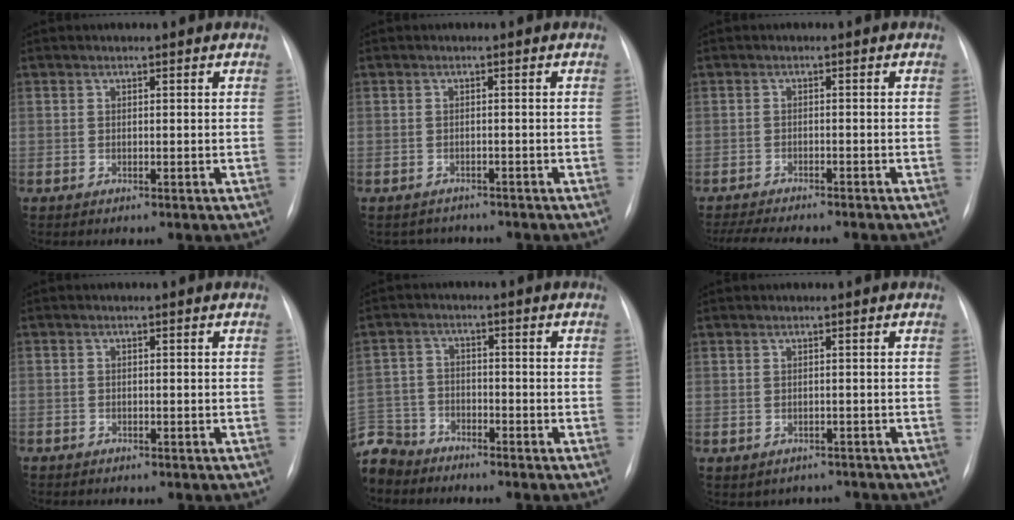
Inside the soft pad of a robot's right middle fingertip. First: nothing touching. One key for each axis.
{"total": 3.4, "fx": -3.0, "fy": 1.5, "fz": -0.3, "tx": 0.002, "ty": 0.009, "tz": -0.040}
{"total": 12.2, "fx": -10.8, "fy": 2.1, "fz": 5.3, "tx": -0.079, "ty": -0.010, "tz": -0.143}
{"total": 2.5, "fx": -2.0, "fy": 1.2, "fz": 0.9, "tx": -0.013, "ty": 0.002, "tz": -0.018}
{"total": 10.0, "fx": -8.5, "fy": 5.0, "fz": 1.1, "tx": -0.040, "ty": 0.004, "tz": -0.162}
{"total": 4.6, "fx": -3.9, "fy": 2.5, "fz": 0.2, "tx": 0.006, "ty": 0.019, "tz": -0.044}